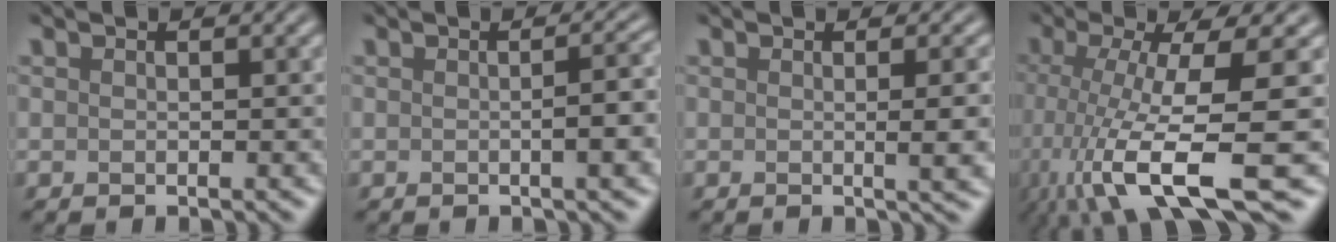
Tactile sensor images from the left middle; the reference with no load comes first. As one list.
[{"total": 4.1, "force": [-0.2, 1.2, 3.9], "torque": [-0.037, 0.012, -0.002]}, {"total": 4.0, "force": [0.0, 1.2, 3.8], "torque": [-0.034, 0.006, 0.000]}, {"total": 11.5, "force": [-3.6, 3.0, 10.5], "torque": [-0.193, -0.017, -0.056]}]